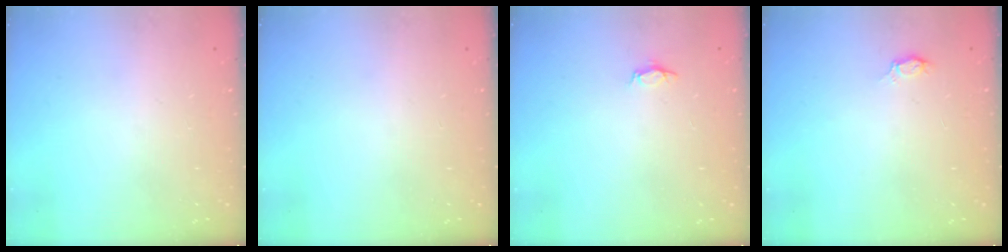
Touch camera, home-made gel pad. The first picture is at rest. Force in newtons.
{"total": 0.0}
{"total": 2.8, "press": 2.8, "slide": 0.3}
{"total": 2.8, "press": 2.8, "slide": 0.3}